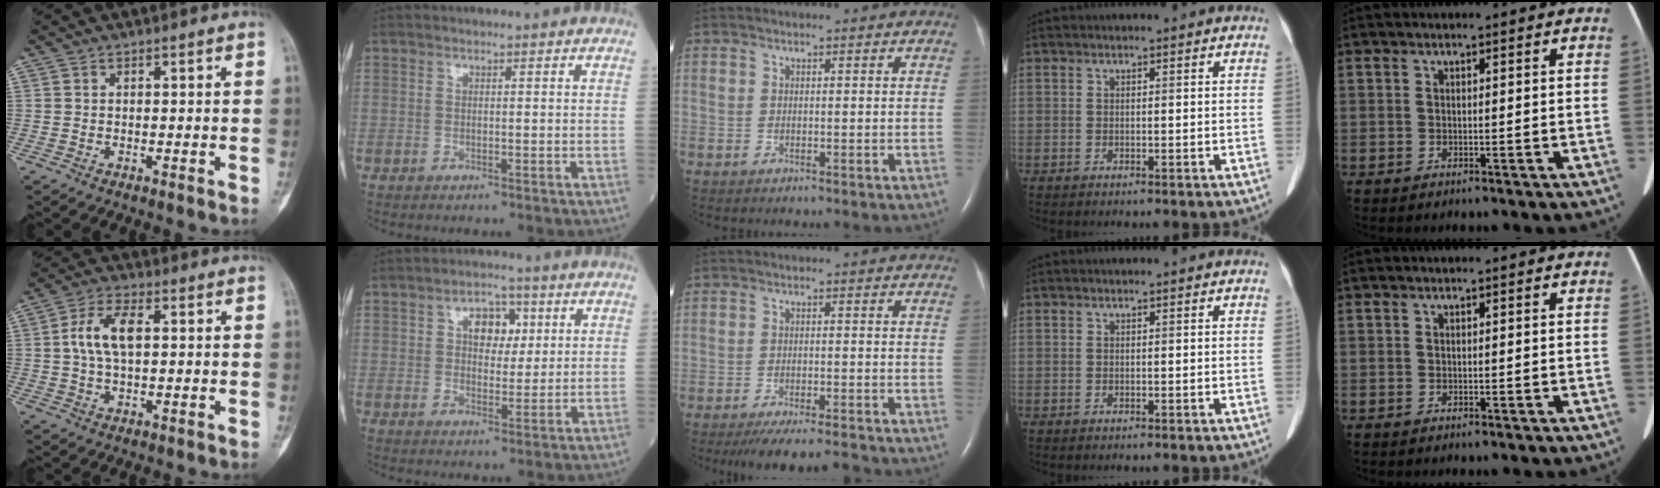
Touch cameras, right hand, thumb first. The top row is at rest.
{"thumb": {"total": 7.9, "force": [1.0, 4.0, 6.7], "torque": [-0.134, 0.012, 0.016]}, "index": {"total": 5.6, "force": [1.8, 3.4, 4.0], "torque": [-0.061, 0.014, 0.029]}, "middle": {"total": 8.0, "force": [-7.4, 0.4, 2.9], "torque": [-0.042, -0.010, -0.111]}}